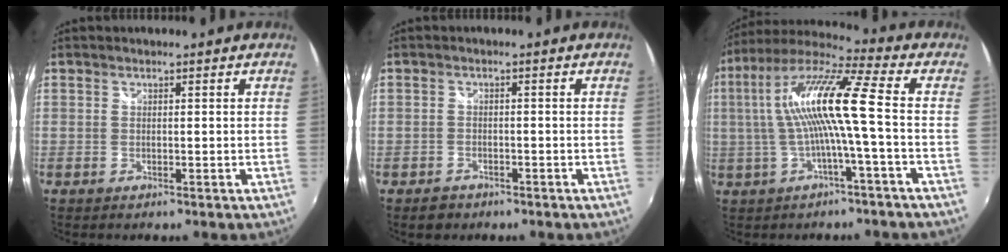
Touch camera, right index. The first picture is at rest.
{"total": 2.9, "force": [-2.0, 1.9, 0.7], "torque": [-0.020, 0.002, -0.029]}
{"total": 13.7, "force": [-0.4, 0.0, 13.7], "torque": [-0.257, 0.013, -0.006]}